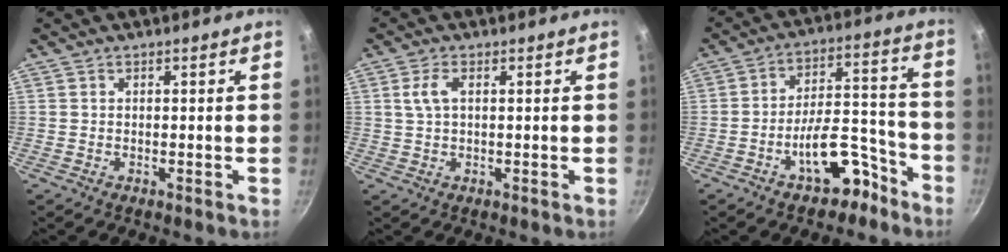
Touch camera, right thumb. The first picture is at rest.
{"total": 3.4, "force": [0.8, 1.7, 2.8], "torque": [-0.070, 0.009, 0.016]}
{"total": 10.8, "force": [-6.0, 5.1, 7.4], "torque": [-0.113, 0.064, -0.097]}